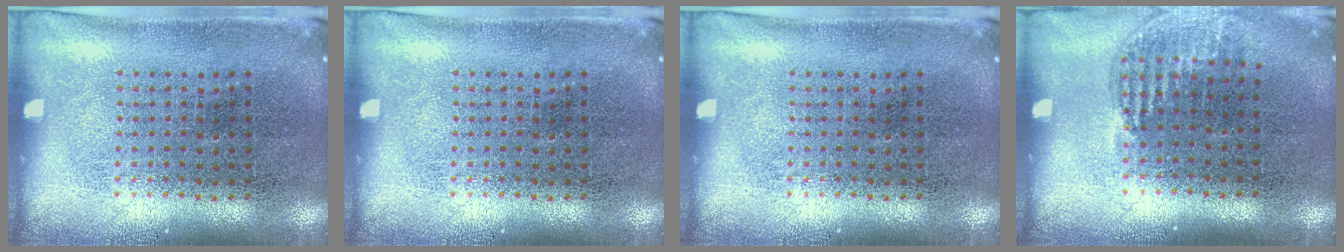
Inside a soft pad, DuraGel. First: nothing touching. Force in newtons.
{"total": 0.0}
{"total": 0.0}
{"total": 1.1, "press": 1.0, "slide": 0.4}